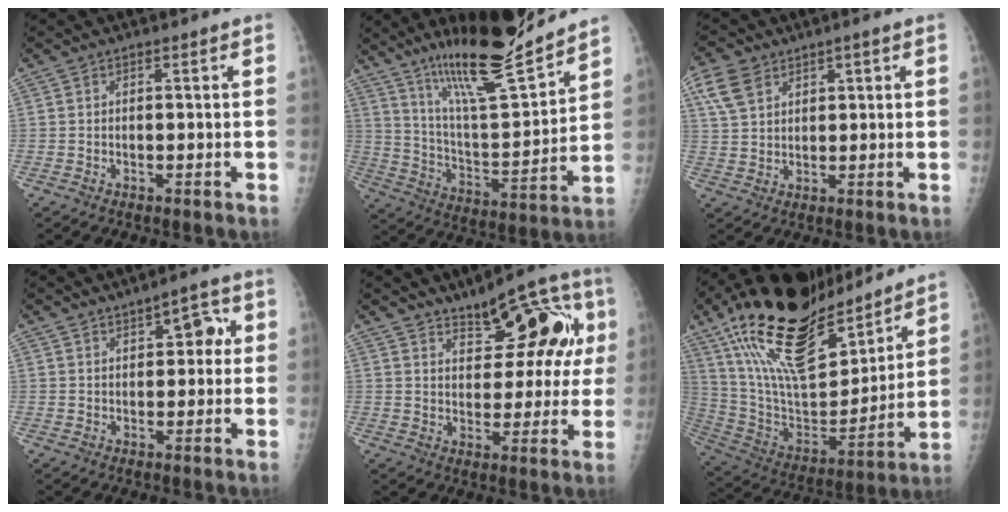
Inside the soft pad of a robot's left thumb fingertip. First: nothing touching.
{"total": 19.6, "force": [15.7, 2.5, 11.5], "torque": [-0.160, -0.095, 0.276]}
{"total": 6.8, "force": [3.6, 4.7, 3.5], "torque": [-0.060, -0.002, 0.075]}
{"total": 5.0, "force": [1.8, 3.1, 3.6], "torque": [-0.015, 0.001, 0.018]}
{"total": 13.8, "force": [5.5, 6.8, 10.7], "torque": [-0.102, 0.008, 0.077]}
{"total": 30.8, "force": [19.9, 12.0, 20.2], "torque": [-0.322, -0.058, 0.346]}